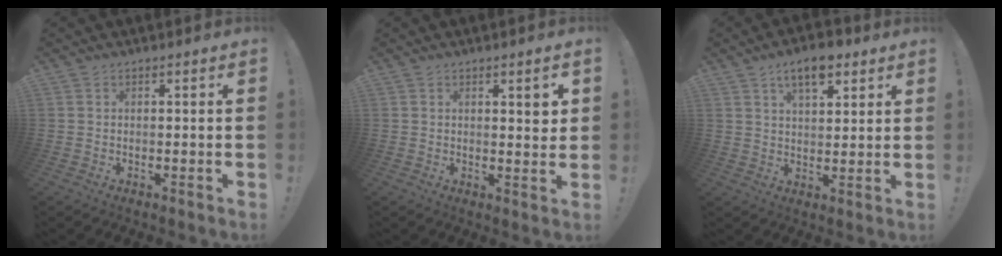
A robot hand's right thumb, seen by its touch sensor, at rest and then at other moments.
{"total": 3.4, "force": [1.6, 0.8, 2.9], "torque": [-0.027, -0.011, 0.020]}
{"total": 8.8, "force": [5.5, 4.0, 5.6], "torque": [-0.082, -0.018, 0.096]}